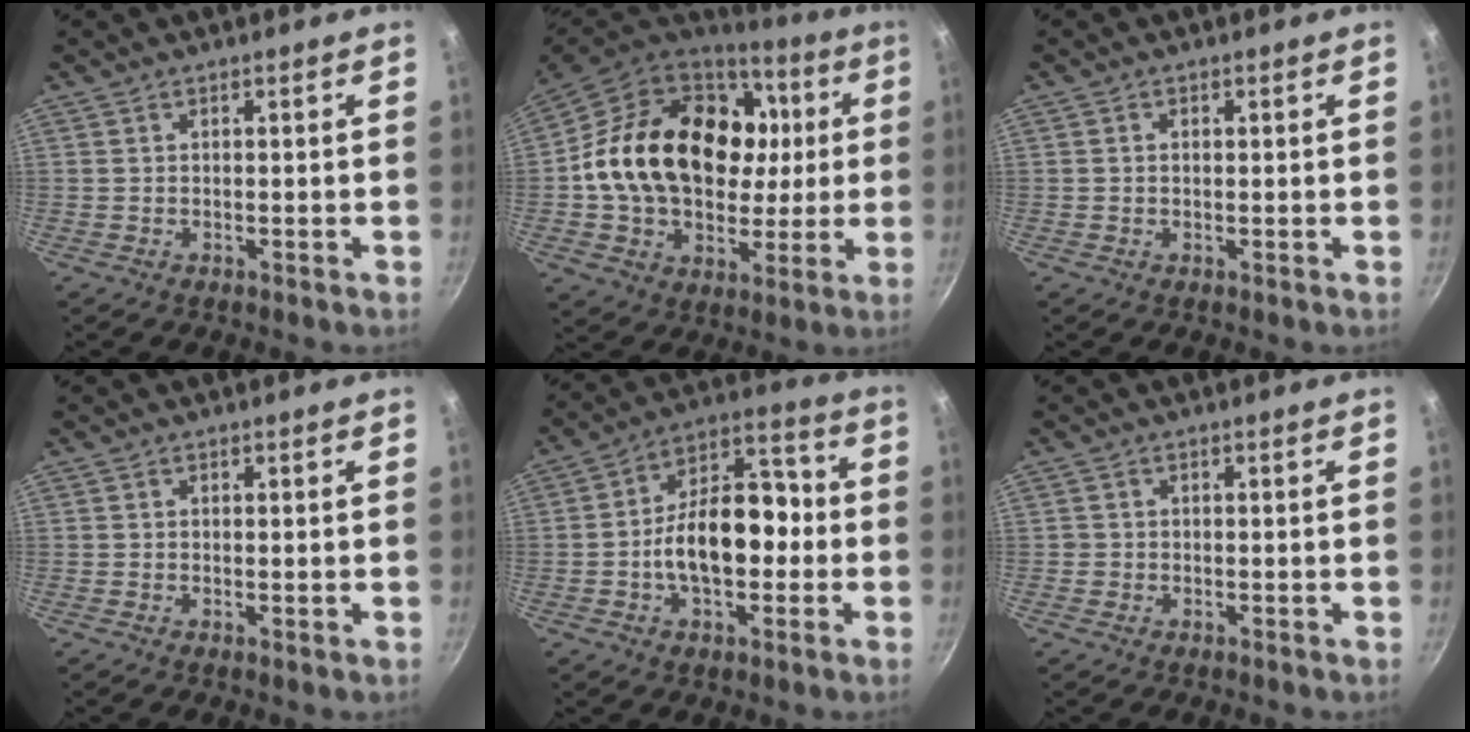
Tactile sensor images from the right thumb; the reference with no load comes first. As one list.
[{"total": 27.6, "force": [3.6, 20.1, 18.6], "torque": [-0.297, 0.028, 0.068]}, {"total": 0.9, "force": [0.1, 0.7, 0.5], "torque": [-0.009, 0.004, 0.001]}, {"total": 0.0}, {"total": 15.8, "force": [-2.3, 9.6, 12.4], "torque": [-0.158, 0.053, -0.050]}, {"total": 0.9, "force": [-0.3, 0.8, 0.1], "torque": [-0.001, 0.001, -0.006]}]